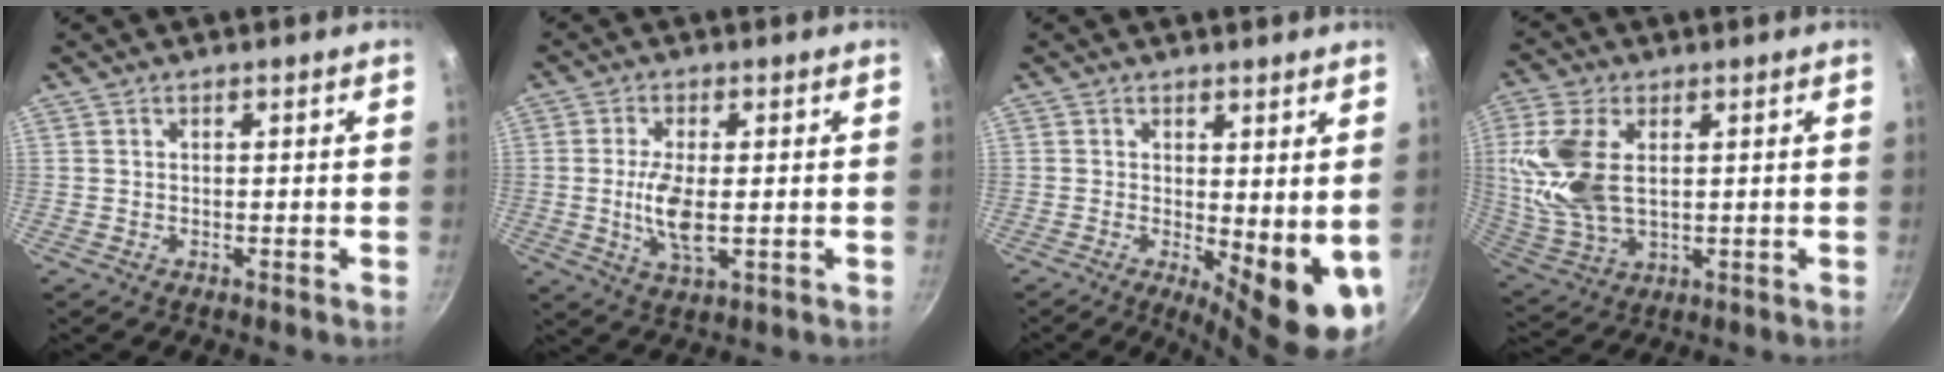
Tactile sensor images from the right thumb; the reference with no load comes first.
{"total": 7.4, "force": [-0.5, 3.0, 6.7], "torque": [-0.135, -0.011, -0.005]}
{"total": 11.4, "force": [-1.2, 3.9, 10.7], "torque": [-0.135, -0.025, -0.005]}
{"total": 14.5, "force": [2.3, 8.4, 11.6], "torque": [-0.257, -0.003, 0.054]}